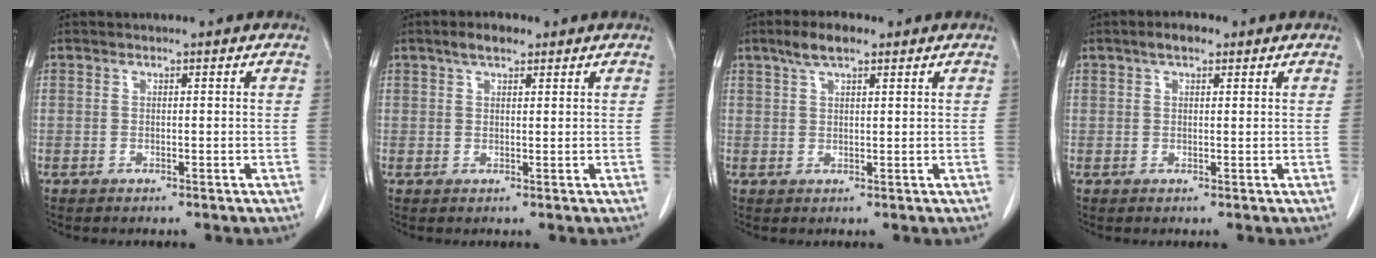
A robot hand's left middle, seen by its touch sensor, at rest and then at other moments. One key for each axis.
{"total": 2.9, "fx": 2.0, "fy": 1.1, "fz": 1.8, "tx": -0.035, "ty": 0.007, "tz": 0.034}
{"total": 4.2, "fx": 2.8, "fy": 1.3, "fz": 2.8, "tx": -0.060, "ty": 0.010, "tz": 0.053}
{"total": 2.7, "fx": 1.7, "fy": 1.1, "fz": 1.7, "tx": -0.033, "ty": 0.008, "tz": 0.027}